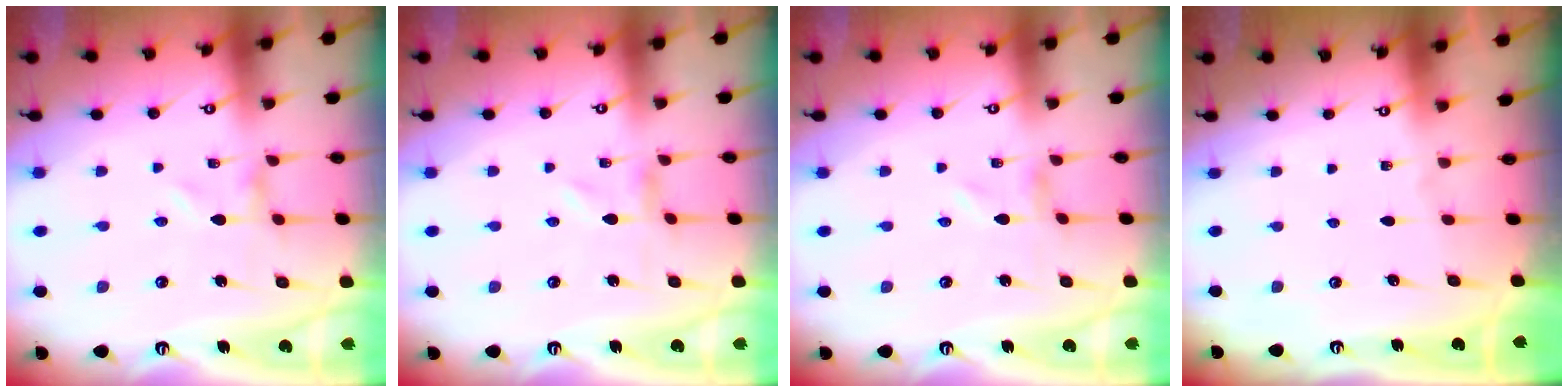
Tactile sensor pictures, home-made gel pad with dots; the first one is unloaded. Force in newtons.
{"total": 0.0}
{"total": 1.0, "press": 1.0, "slide": 0.0}
{"total": 0.0}